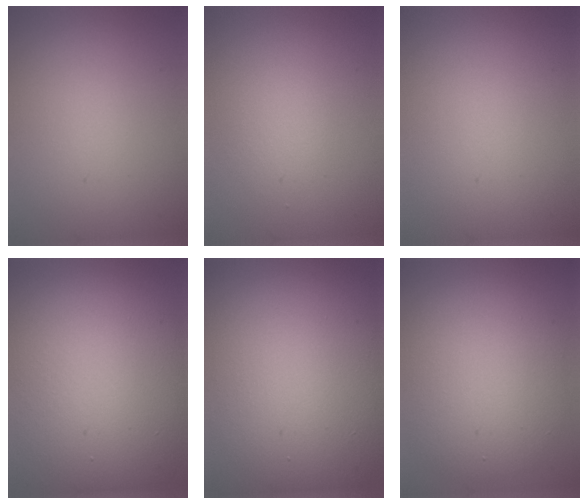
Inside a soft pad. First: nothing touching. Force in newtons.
{"total": 1.4, "press": 1.4, "slide": 0.0}
{"total": 0.0}
{"total": 16.8, "press": 16.8, "slide": 0.8}
{"total": 20.4, "press": 20.3, "slide": 1.5}
{"total": 7.8, "press": 7.8, "slide": 0.6}